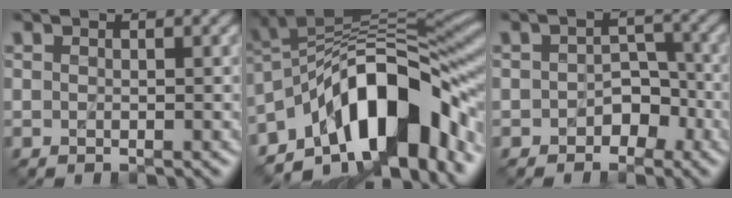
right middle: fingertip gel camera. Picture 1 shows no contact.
{"total": 13.4, "force": [-6.2, 6.2, 10.0], "torque": [-0.133, 0.018, -0.122]}
{"total": 2.8, "force": [-1.4, 2.0, 1.4], "torque": [-0.011, 0.007, -0.021]}